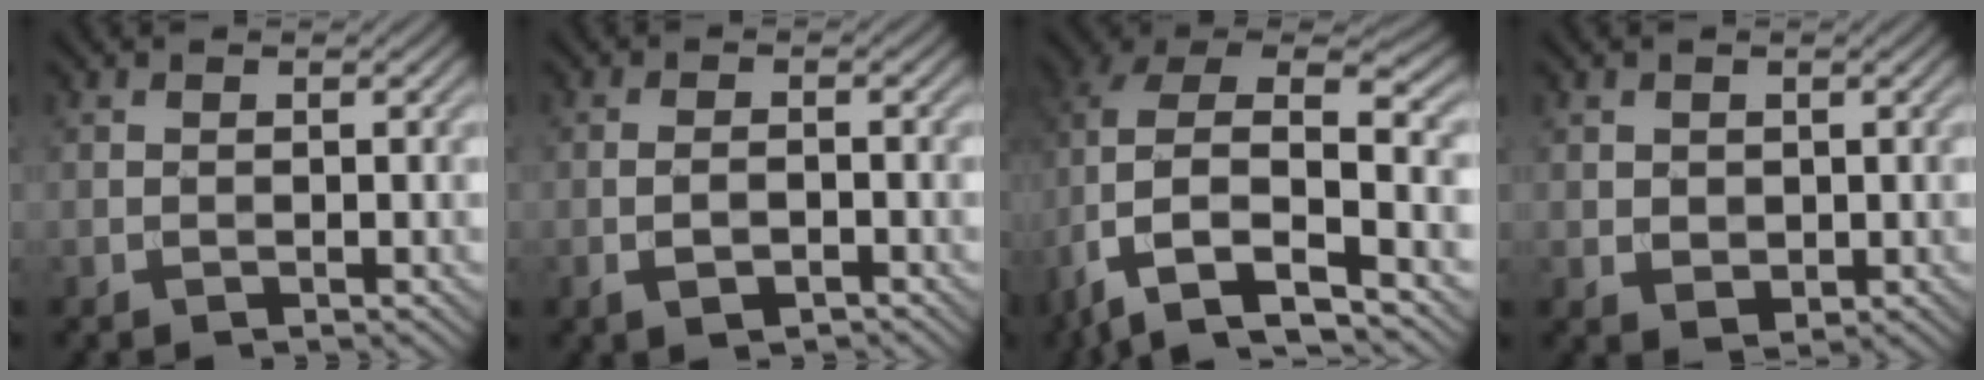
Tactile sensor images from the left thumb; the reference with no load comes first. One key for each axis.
{"total": 2.4, "fx": -1.2, "fy": 0.8, "fz": 1.9, "tx": -0.040, "ty": -0.001, "tz": -0.023}
{"total": 14.0, "fx": -2.8, "fy": 7.5, "fz": 11.5, "tx": -0.255, "ty": -0.016, "tz": -0.048}
{"total": 1.8, "fx": 0.4, "fy": 1.6, "fz": 0.7, "tx": -0.021, "ty": -0.007, "tz": 0.013}